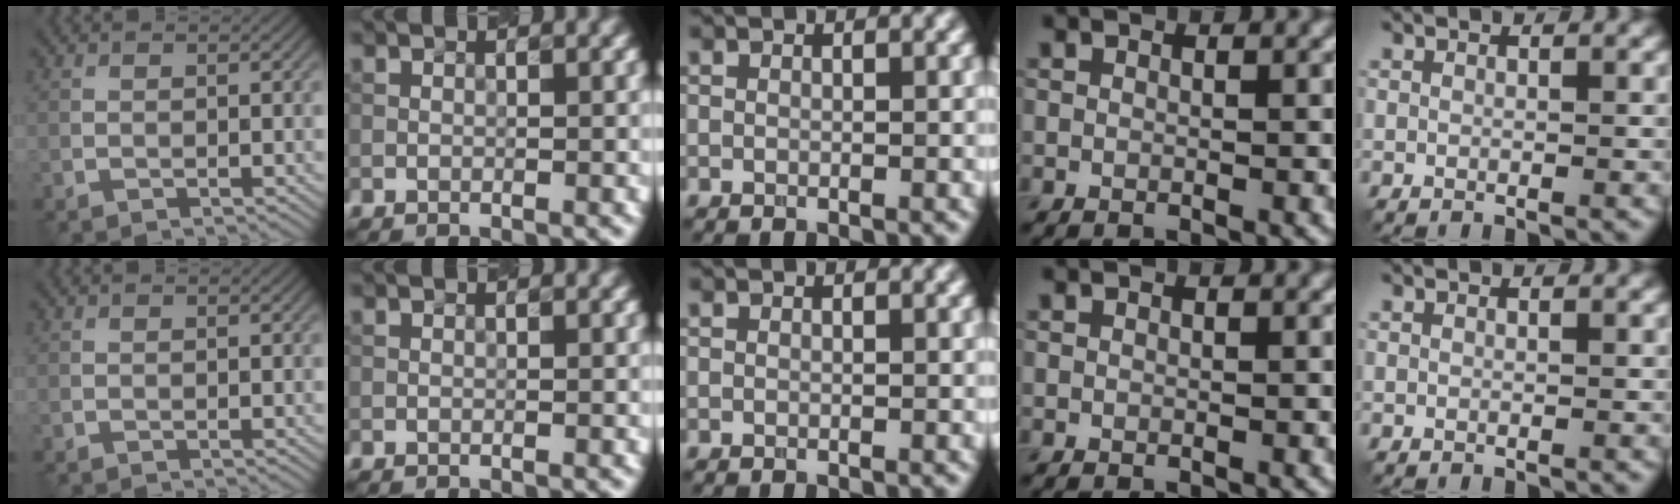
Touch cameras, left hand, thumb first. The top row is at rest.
{}